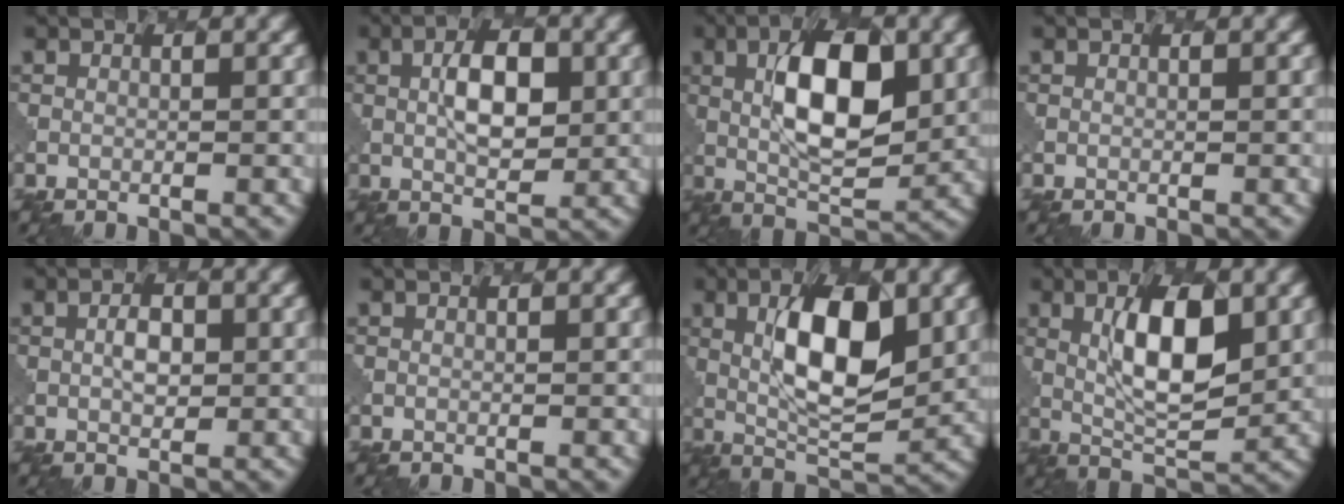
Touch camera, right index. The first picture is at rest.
{"total": 4.7, "force": [0.8, 2.3, 4.0], "torque": [-0.071, 0.003, 0.014]}
{"total": 9.0, "force": [1.5, 4.0, 7.9], "torque": [-0.124, 0.006, 0.026]}
{"total": 0.0}
{"total": 2.0, "force": [0.3, 1.2, 1.6], "torque": [-0.029, 0.002, 0.005]}
{"total": 0.0}
{"total": 8.7, "force": [1.7, 3.5, 7.8], "torque": [-0.128, 0.000, 0.031]}
{"total": 7.3, "force": [1.5, 2.8, 6.5], "torque": [-0.109, 0.000, 0.028]}